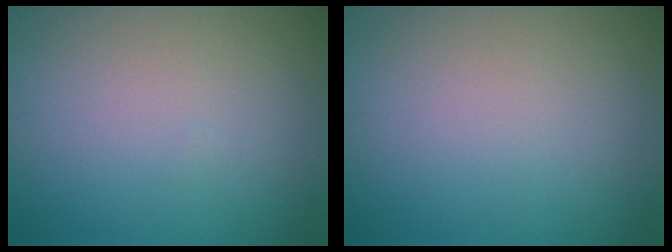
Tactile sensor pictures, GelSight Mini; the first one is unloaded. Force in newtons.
{"total": 0.0}